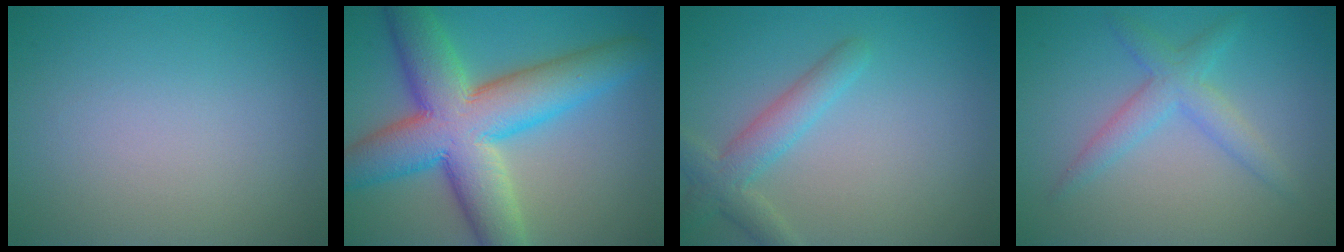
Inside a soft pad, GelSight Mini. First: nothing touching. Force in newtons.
{"total": 12.1, "press": 12.1, "slide": 0.8}
{"total": 3.3, "press": 3.3, "slide": 0.2}
{"total": 3.0, "press": 3.0, "slide": 0.1}